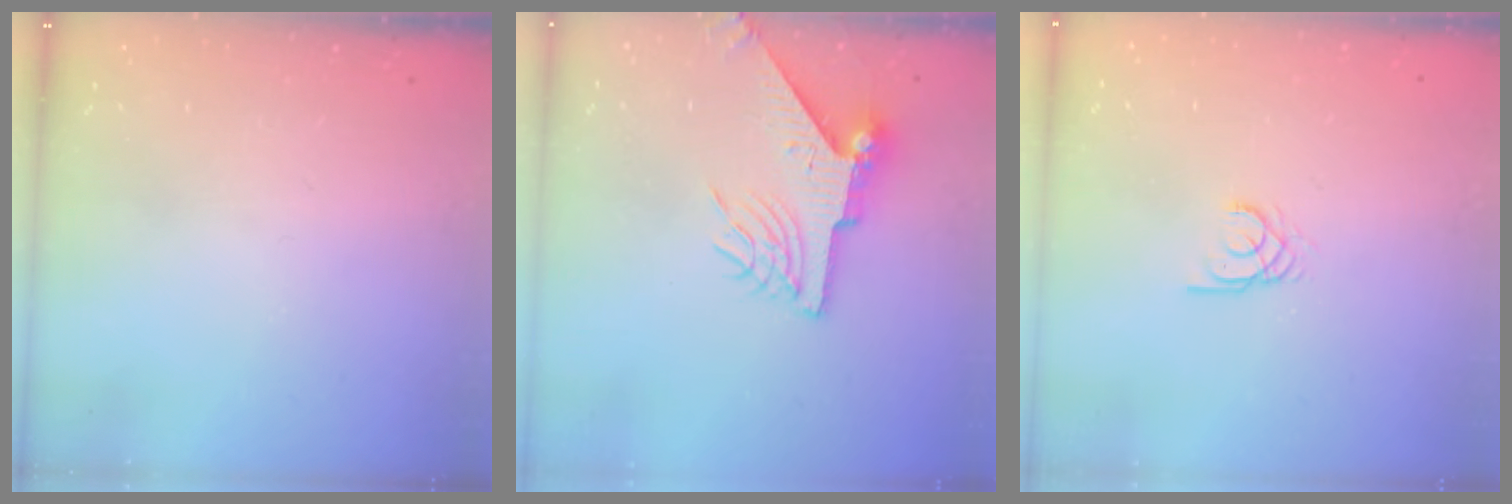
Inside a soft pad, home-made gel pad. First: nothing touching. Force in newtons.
{"total": 9.4, "press": 9.3, "slide": 1.0}
{"total": 2.0, "press": 2.0, "slide": 0.2}